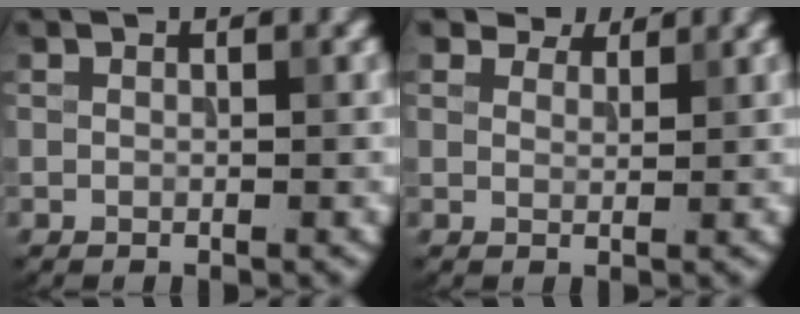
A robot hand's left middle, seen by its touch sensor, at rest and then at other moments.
{"total": 3.4, "force": [3.0, 1.3, 0.8], "torque": [-0.021, -0.008, 0.055]}